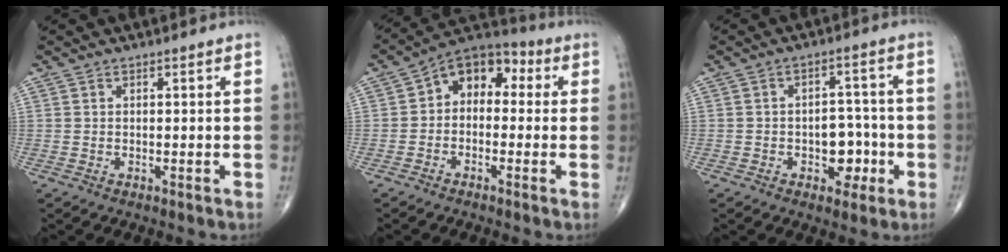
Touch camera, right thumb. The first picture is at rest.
{"total": 9.3, "force": [0.6, 6.5, 6.6], "torque": [-0.062, 0.036, -0.013]}
{"total": 6.7, "force": [-2.1, 4.5, 4.4], "torque": [-0.023, 0.024, -0.028]}